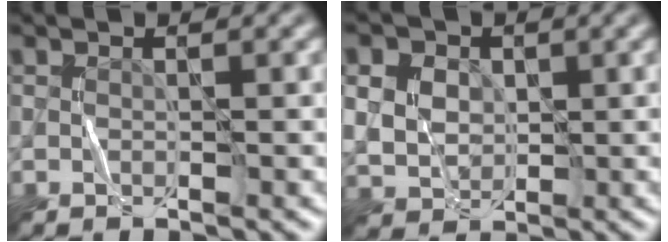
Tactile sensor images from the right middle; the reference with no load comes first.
{"total": 10.1, "force": [3.7, 8.1, 4.8], "torque": [-0.109, 0.034, 0.049]}